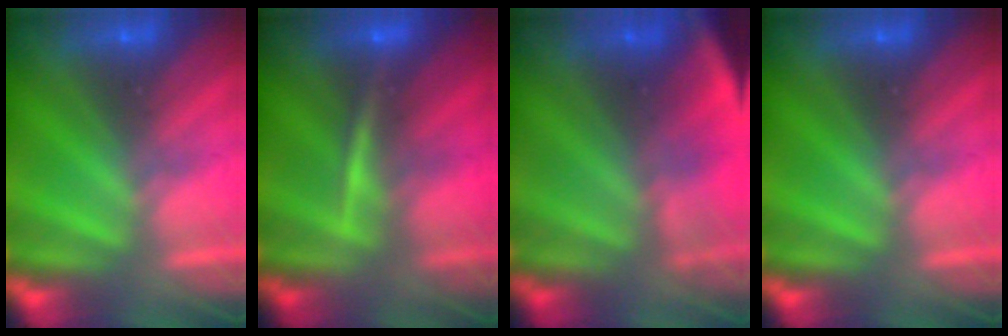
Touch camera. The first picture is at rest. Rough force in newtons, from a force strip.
{"total": 3.4}
{"total": 4.4}
{"total": 0.0}